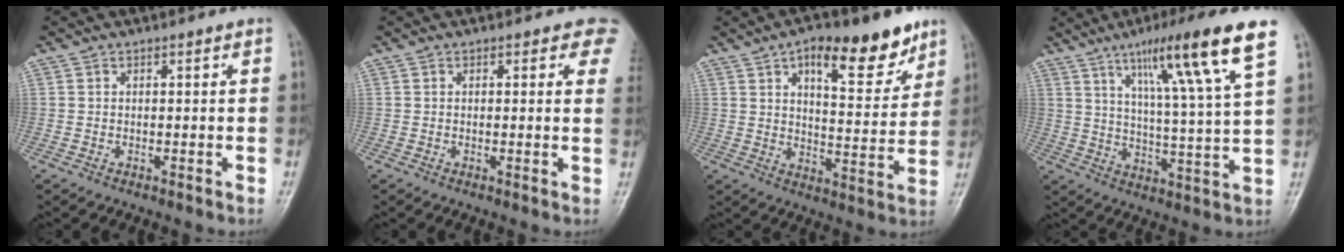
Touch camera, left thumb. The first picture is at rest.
{"total": 4.1, "force": [2.5, 2.2, 2.4], "torque": [0.007, -0.007, 0.010]}
{"total": 14.6, "force": [8.8, 6.0, 10.0], "torque": [-0.100, -0.042, 0.128]}
{"total": 16.9, "force": [9.3, 1.0, 14.0], "torque": [-0.219, -0.035, 0.144]}